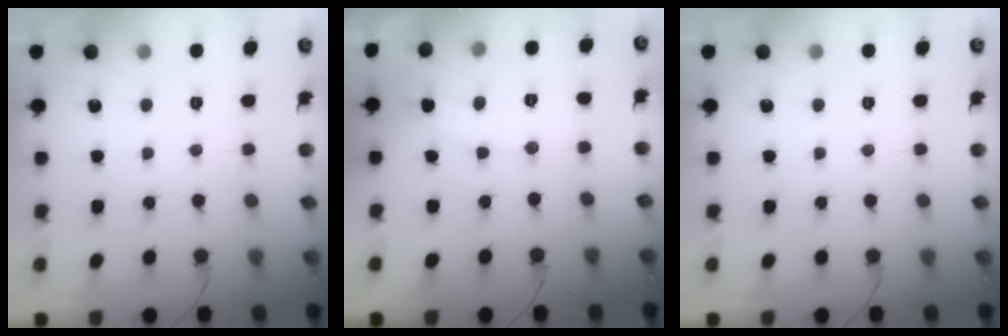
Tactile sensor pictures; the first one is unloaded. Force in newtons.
{"total": 4.9, "press": 4.9, "slide": 0.3}
{"total": 0.0}